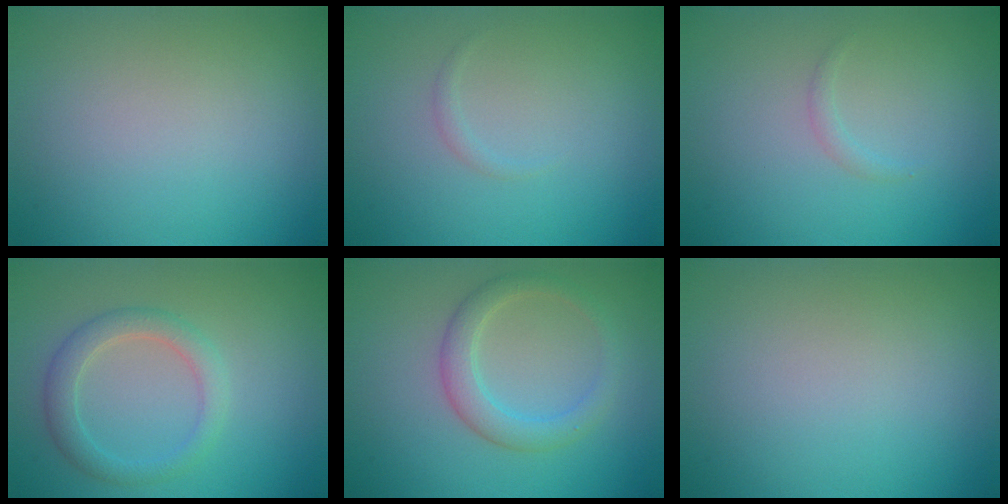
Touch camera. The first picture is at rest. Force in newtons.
{"total": 0.6, "press": 0.5, "slide": 0.1}
{"total": 0.7, "press": 0.7, "slide": 0.1}
{"total": 2.8, "press": 2.8, "slide": 0.1}
{"total": 2.9, "press": 2.9, "slide": 0.2}
{"total": 0.0}